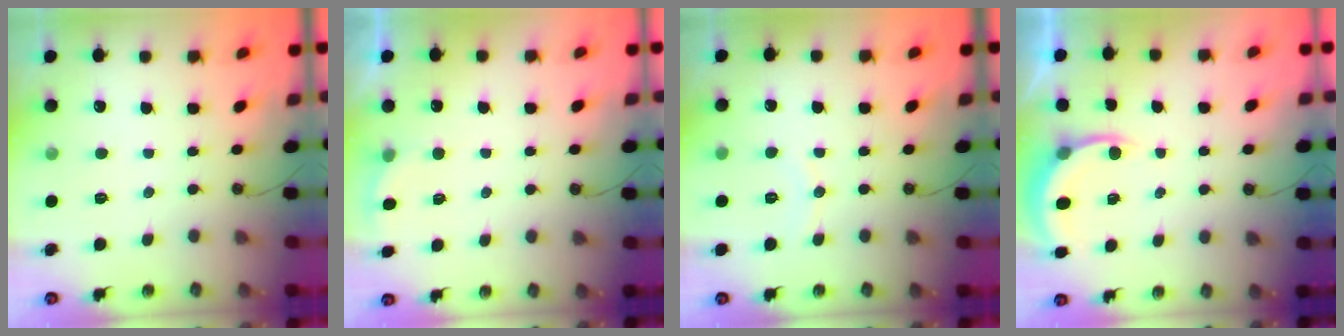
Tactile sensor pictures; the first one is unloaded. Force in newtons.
{"total": 3.0, "press": 2.8, "slide": 1.0}
{"total": 4.2, "press": 4.1, "slide": 0.6}
{"total": 5.0, "press": 5.0, "slide": 0.4}